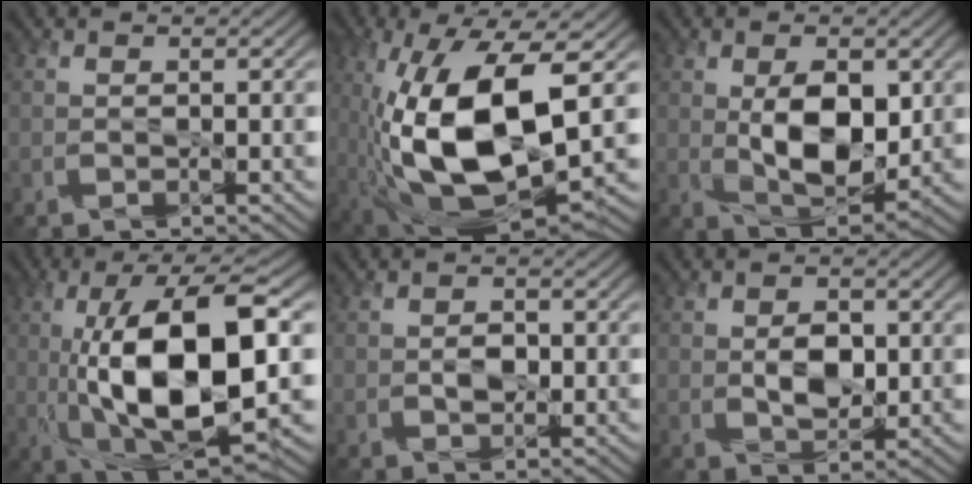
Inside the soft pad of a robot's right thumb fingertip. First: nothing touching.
{"total": 15.7, "force": [-0.8, 7.0, 14.1], "torque": [-0.284, -0.008, -0.020]}
{"total": 8.9, "force": [0.5, 4.8, 7.4], "torque": [-0.136, -0.004, 0.012]}
{"total": 15.8, "force": [-0.5, 5.9, 14.7], "torque": [-0.257, 0.019, -0.015]}
{"total": 1.6, "force": [-0.5, 1.2, 1.0], "torque": [-0.020, -0.003, -0.012]}
{"total": 3.6, "force": [0.0, 2.2, 2.8], "torque": [-0.053, -0.002, 0.001]}